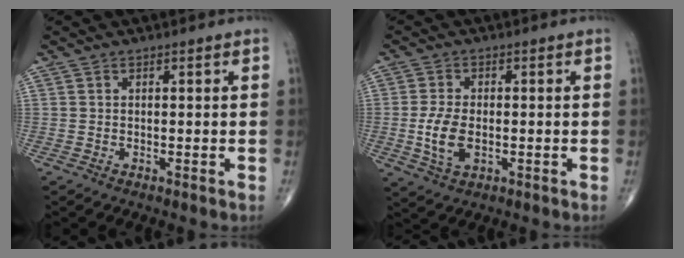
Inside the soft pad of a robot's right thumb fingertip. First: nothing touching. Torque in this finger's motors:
{"motor_torque": [0.22, 0.01, 0.87, 0.10, 0.07]}